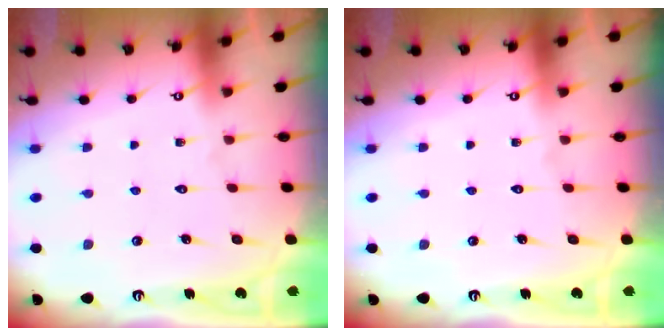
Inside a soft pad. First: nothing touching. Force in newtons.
{"total": 0.0}